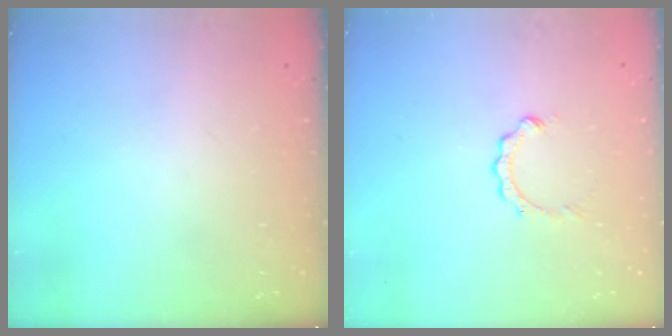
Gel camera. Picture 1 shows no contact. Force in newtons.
{"total": 2.5, "press": 2.5, "slide": 0.4}